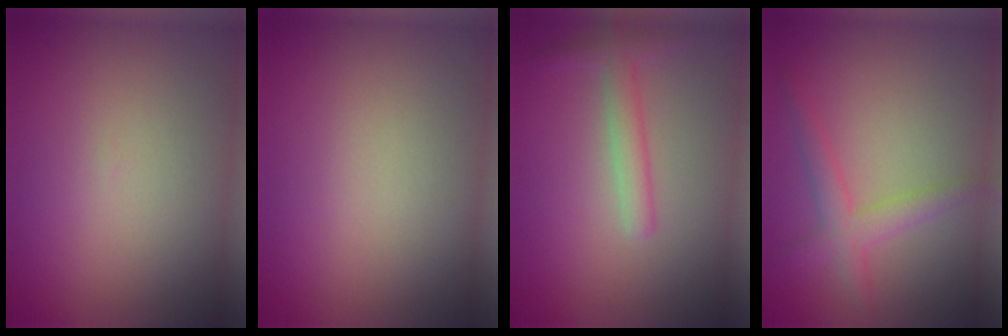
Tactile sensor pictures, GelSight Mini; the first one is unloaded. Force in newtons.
{"total": 0.0}
{"total": 2.3, "press": 2.3, "slide": 0.0}
{"total": 2.8, "press": 2.8, "slide": 0.1}